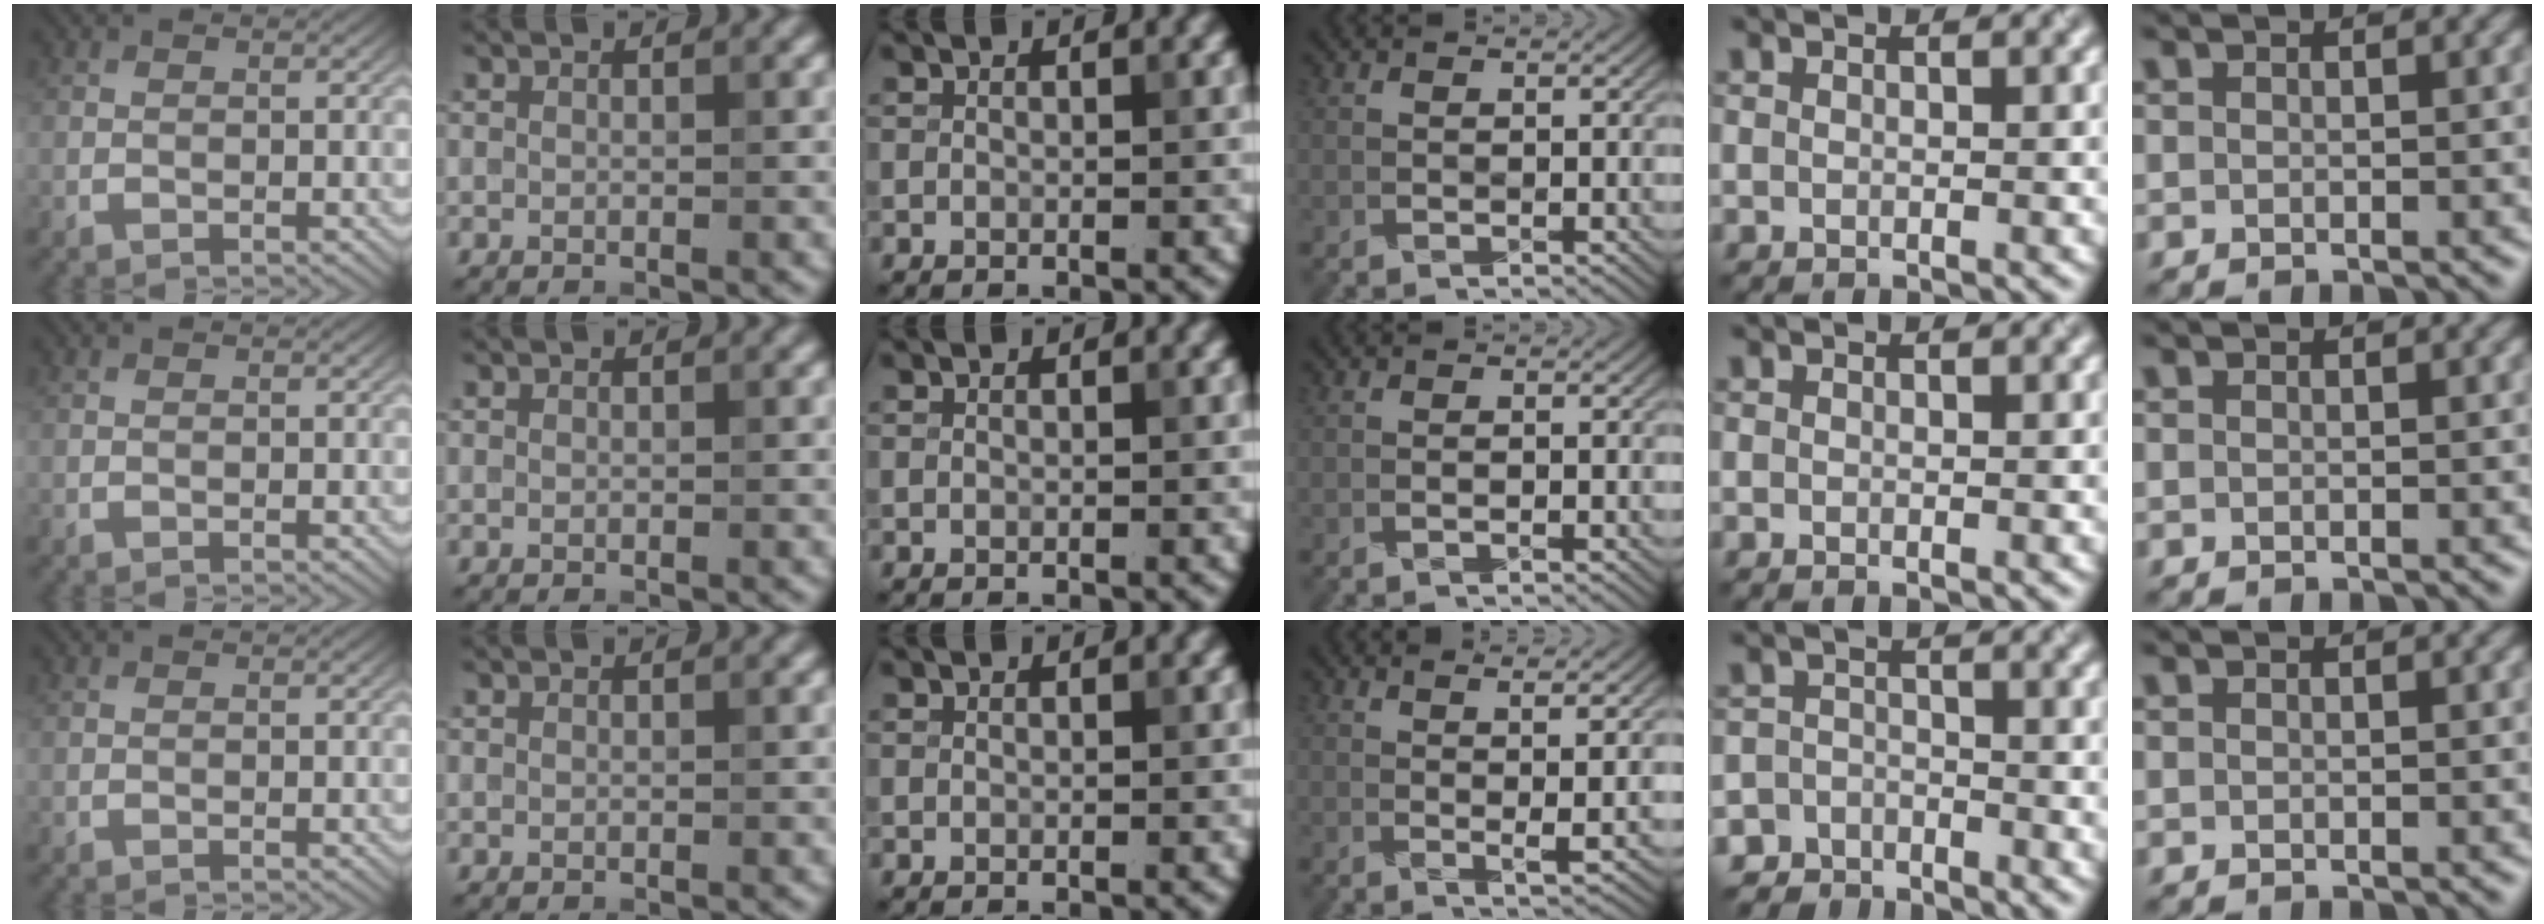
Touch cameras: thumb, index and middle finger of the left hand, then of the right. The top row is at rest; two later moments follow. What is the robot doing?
{"motion": "fold", "object": "cloth"}